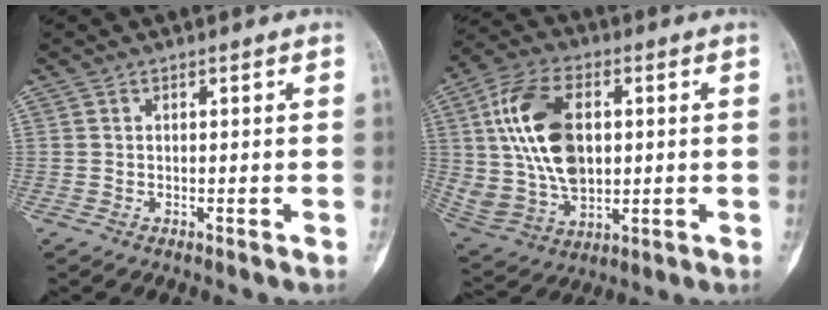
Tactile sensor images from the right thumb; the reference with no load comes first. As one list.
[{"total": 18.4, "force": [2.9, 11.5, 14.0], "torque": [-0.261, -0.001, 0.063]}]